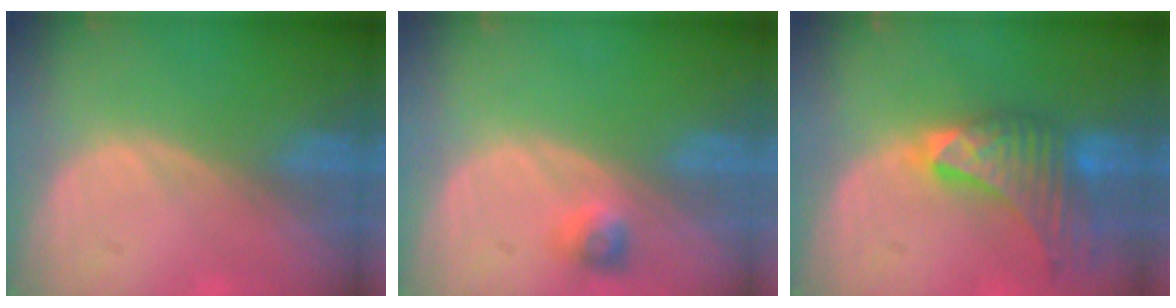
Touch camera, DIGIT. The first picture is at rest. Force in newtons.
{"total": 2.3, "press": 2.2, "slide": 0.3}
{"total": 9.5, "press": 8.5, "slide": 4.3}